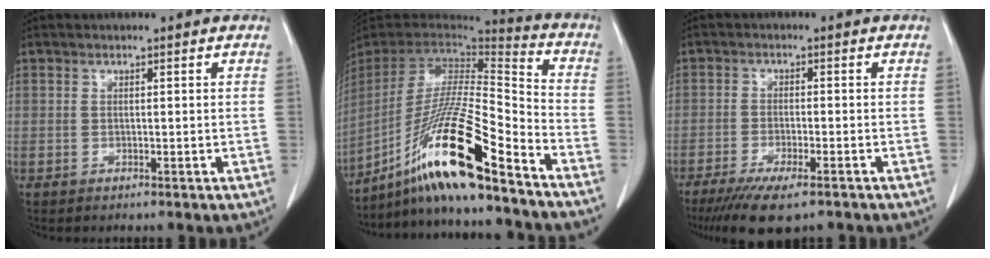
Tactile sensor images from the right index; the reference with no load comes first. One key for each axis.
{"total": 21.7, "fx": -14.9, "fy": 0.6, "fz": 15.8, "tx": -0.317, "ty": -0.025, "tz": -0.274}
{"total": 9.0, "fx": -6.5, "fy": 1.8, "fz": 6.0, "tx": -0.091, "ty": -0.018, "tz": -0.101}